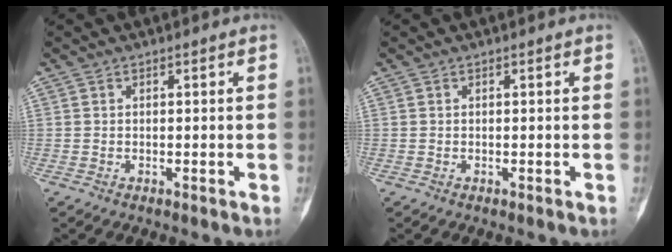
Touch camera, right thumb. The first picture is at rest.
{"total": 0.0}